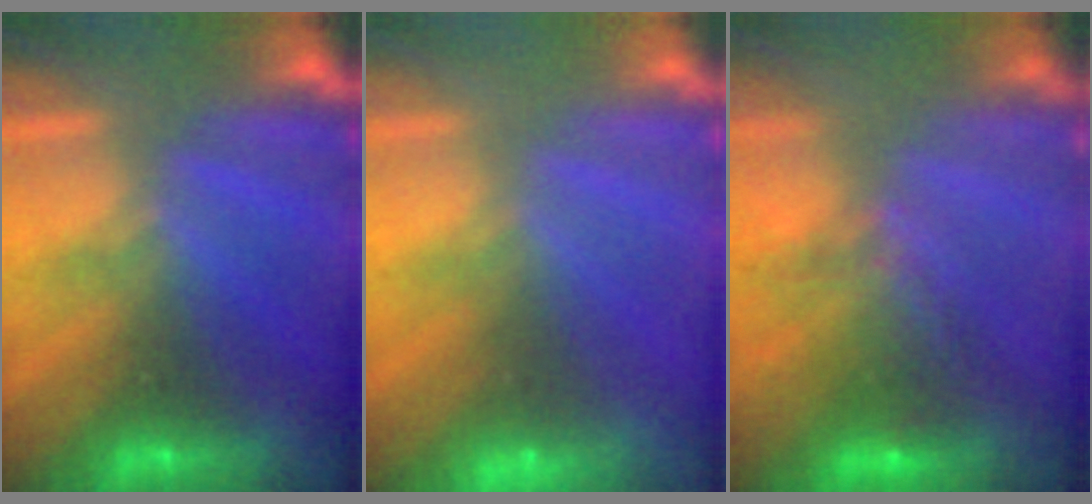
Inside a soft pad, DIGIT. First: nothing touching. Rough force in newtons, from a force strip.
{"total": 2.3}
{"total": 8.9}